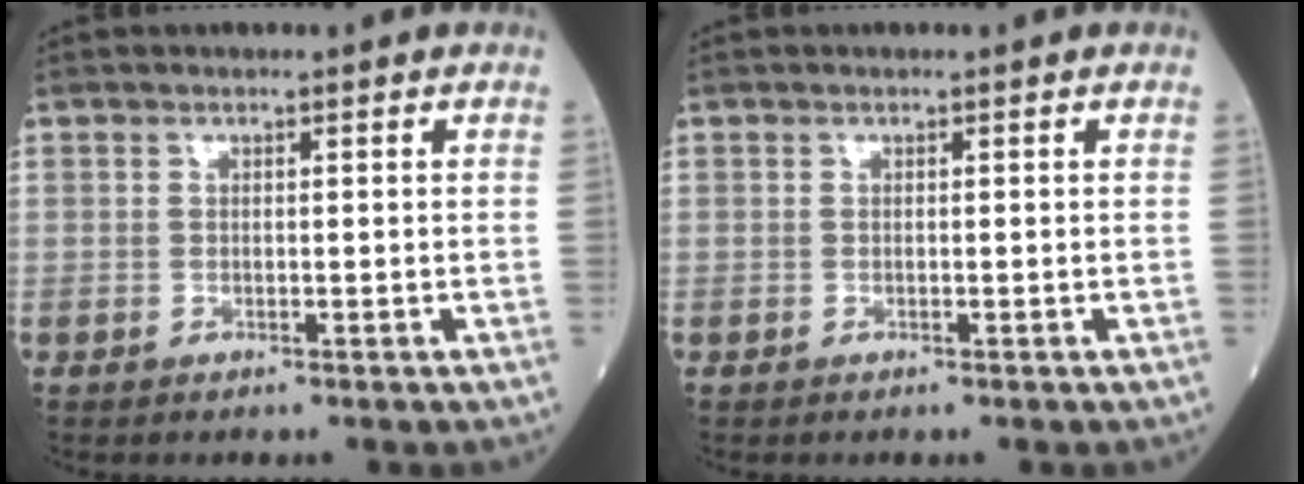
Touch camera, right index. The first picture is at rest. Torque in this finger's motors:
{"motor_torque": [-0.01, 0.00, 0.00, 0.00]}